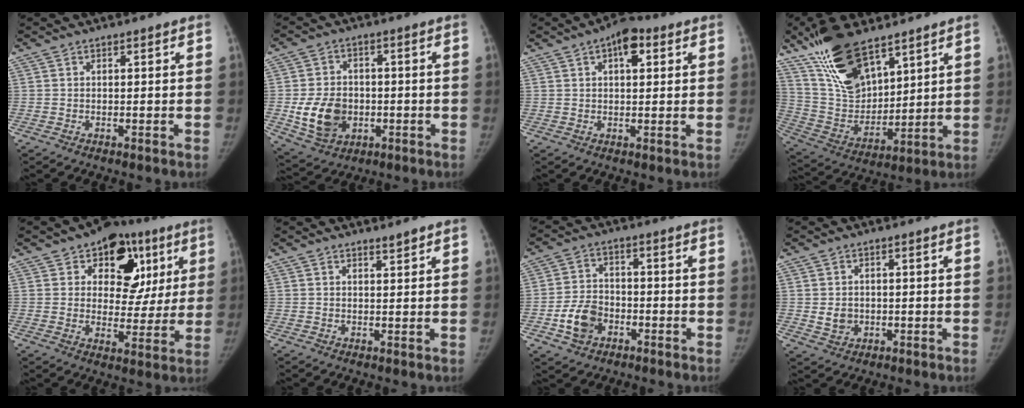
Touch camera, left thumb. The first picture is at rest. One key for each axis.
{"total": 11.0, "fx": -1.8, "fy": 8.6, "fz": 6.6, "tx": -0.092, "ty": 0.001, "tz": -0.022}
{"total": 6.2, "fx": 2.6, "fy": 3.2, "fz": 4.6, "tx": -0.048, "ty": 0.002, "tz": 0.031}
{"total": 18.1, "fx": 12.3, "fy": 7.8, "fz": 10.8, "tx": -0.163, "ty": -0.061, "tz": 0.244}
{"total": 15.6, "fx": 6.7, "fy": 10.9, "fz": 8.8, "tx": -0.046, "ty": -0.008, "tz": 0.090}
{"total": 1.2, "fx": 1.2, "fy": 0.2, "fz": 0.3, "tx": 0.003, "ty": -0.012, "tz": 0.018}
{"total": 7.7, "fx": -3.0, "fy": 5.8, "fz": 4.1, "tx": -0.063, "ty": 0.020, "tz": -0.055}
{"total": 3.6, "fx": -0.1, "fy": 3.1, "fz": 1.8, "tx": -0.017, "ty": 0.000, "tz": 0.006}